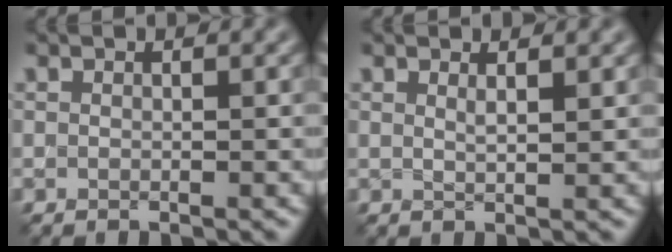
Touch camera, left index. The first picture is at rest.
{"total": 1.1, "force": [0.8, 0.2, 0.6], "torque": [-0.005, 0.000, 0.013]}